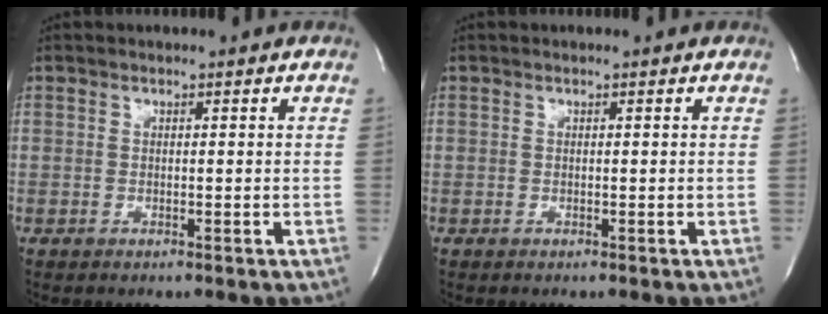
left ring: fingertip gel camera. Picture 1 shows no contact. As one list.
[{"total": 0.0}]